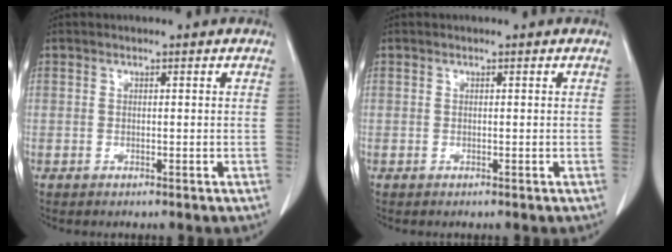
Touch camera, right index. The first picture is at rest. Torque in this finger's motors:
{"motor_torque": [0.00, 0.00, 0.00, 0.00]}